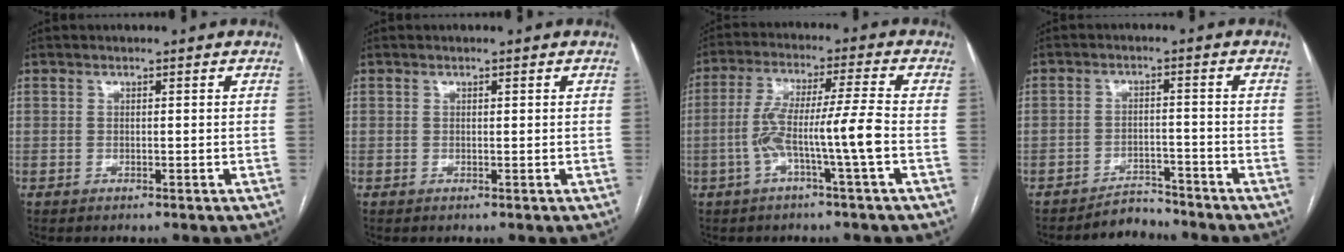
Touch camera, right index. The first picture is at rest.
{"total": 0.0}
{"total": 9.3, "force": [-2.6, -0.8, 8.9], "torque": [-0.176, 0.015, -0.049]}
{"total": 3.8, "force": [-3.6, 1.1, -0.2], "torque": [0.005, -0.001, -0.058]}